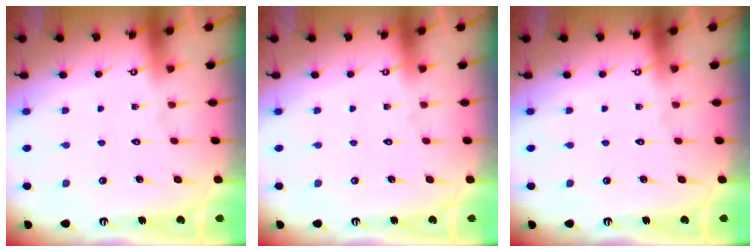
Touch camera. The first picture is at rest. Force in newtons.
{"total": 0.0}
{"total": 0.0}